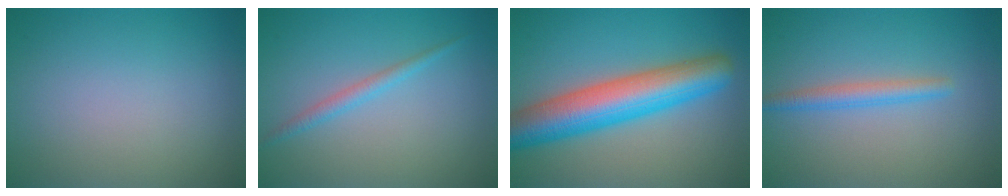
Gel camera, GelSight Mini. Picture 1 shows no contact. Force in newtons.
{"total": 1.5, "press": 1.5, "slide": 0.1}
{"total": 9.0, "press": 9.0, "slide": 0.2}
{"total": 2.1, "press": 2.1, "slide": 0.2}